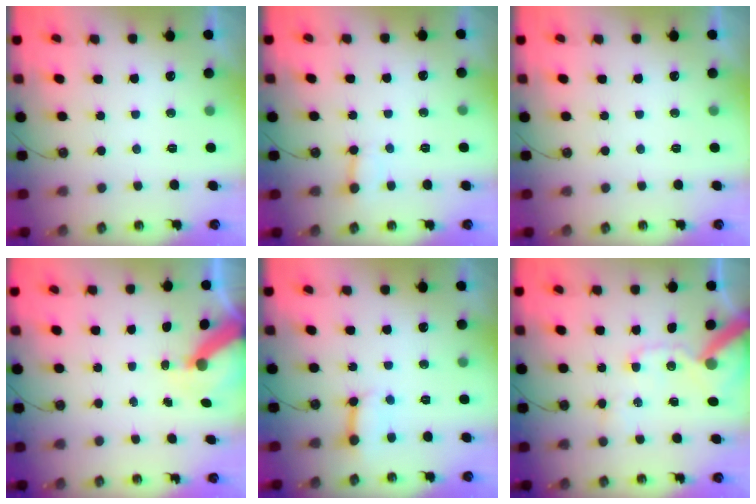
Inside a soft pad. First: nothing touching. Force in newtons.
{"total": 3.1, "press": 3.1, "slide": 0.2}
{"total": 0.0}
{"total": 8.0, "press": 8.0, "slide": 0.8}
{"total": 6.0, "press": 6.0, "slide": 0.7}
{"total": 13.3, "press": 13.2, "slide": 2.0}